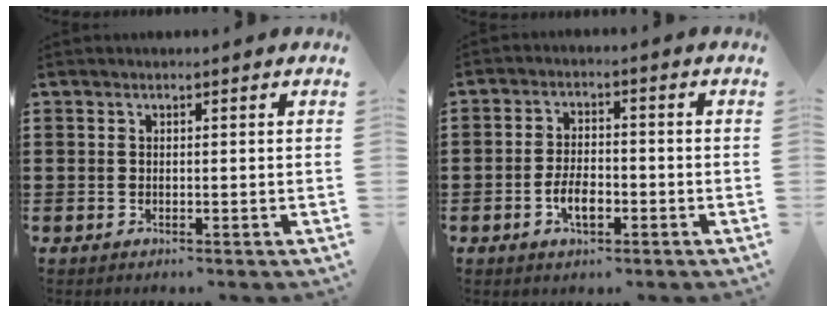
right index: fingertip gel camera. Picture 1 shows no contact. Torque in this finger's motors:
{"motor_torque": [1.07, 1.07, 0.22, 0.04]}